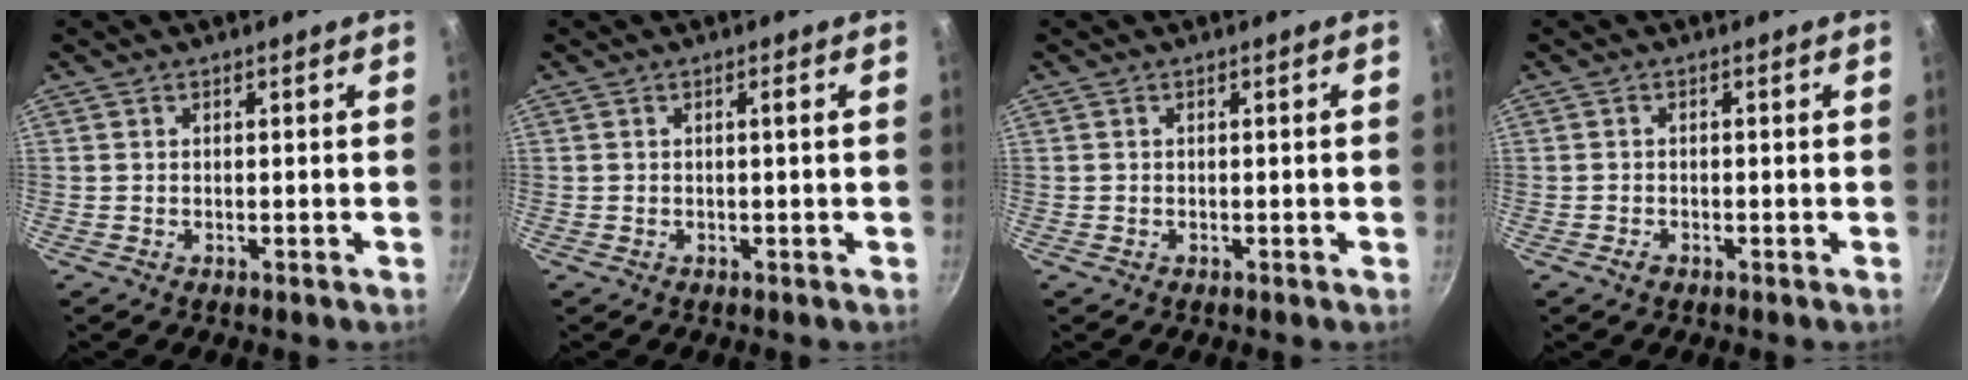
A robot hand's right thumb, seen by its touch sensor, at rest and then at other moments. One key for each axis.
{"total": 0.9, "fx": 0.0, "fy": 0.0, "fz": 0.9, "tx": -0.017, "ty": 0.003, "tz": 0.003}
{"total": 0.7, "fx": -0.2, "fy": 0.3, "fz": 0.6, "tx": -0.005, "ty": 0.005, "tz": 0.000}
{"total": 1.4, "fx": -0.9, "fy": 0.8, "fz": 0.6, "tx": -0.013, "ty": 0.006, "tz": -0.017}